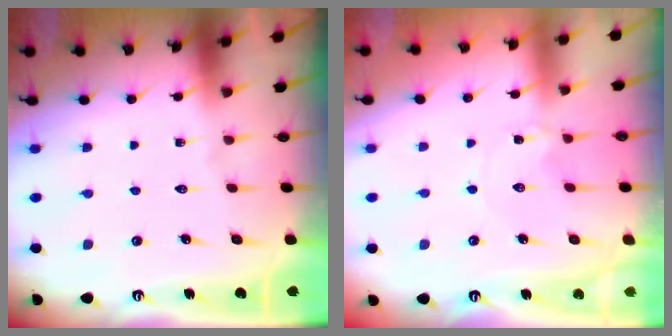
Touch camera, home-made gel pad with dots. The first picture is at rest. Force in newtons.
{"total": 1.5, "press": 1.5, "slide": 0.2}